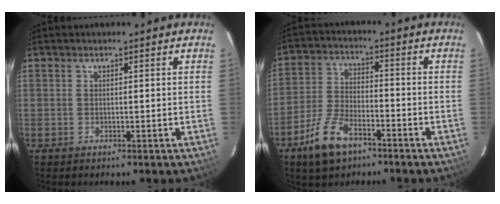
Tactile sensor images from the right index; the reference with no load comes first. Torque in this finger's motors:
{"motor_torque": [0.37, -0.38, 0.43, 0.09]}